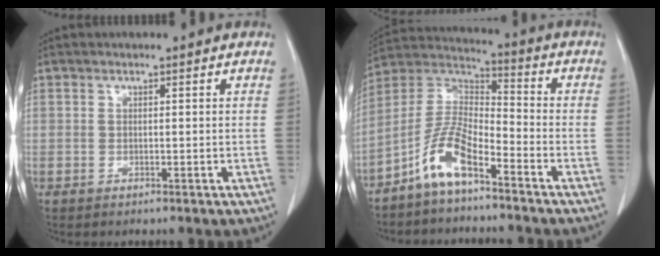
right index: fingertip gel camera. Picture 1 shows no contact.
{"total": 9.0, "force": [-5.8, 2.3, 6.4], "torque": [-0.141, 0.014, -0.117]}